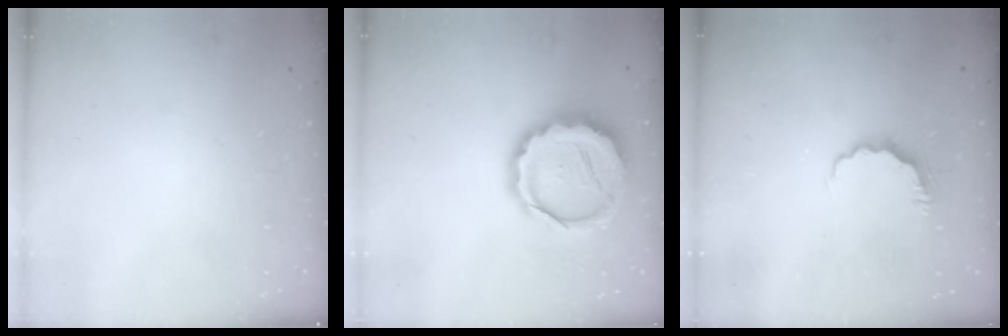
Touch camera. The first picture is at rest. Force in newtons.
{"total": 16.2, "press": 15.8, "slide": 3.6}
{"total": 5.7, "press": 5.6, "slide": 0.7}